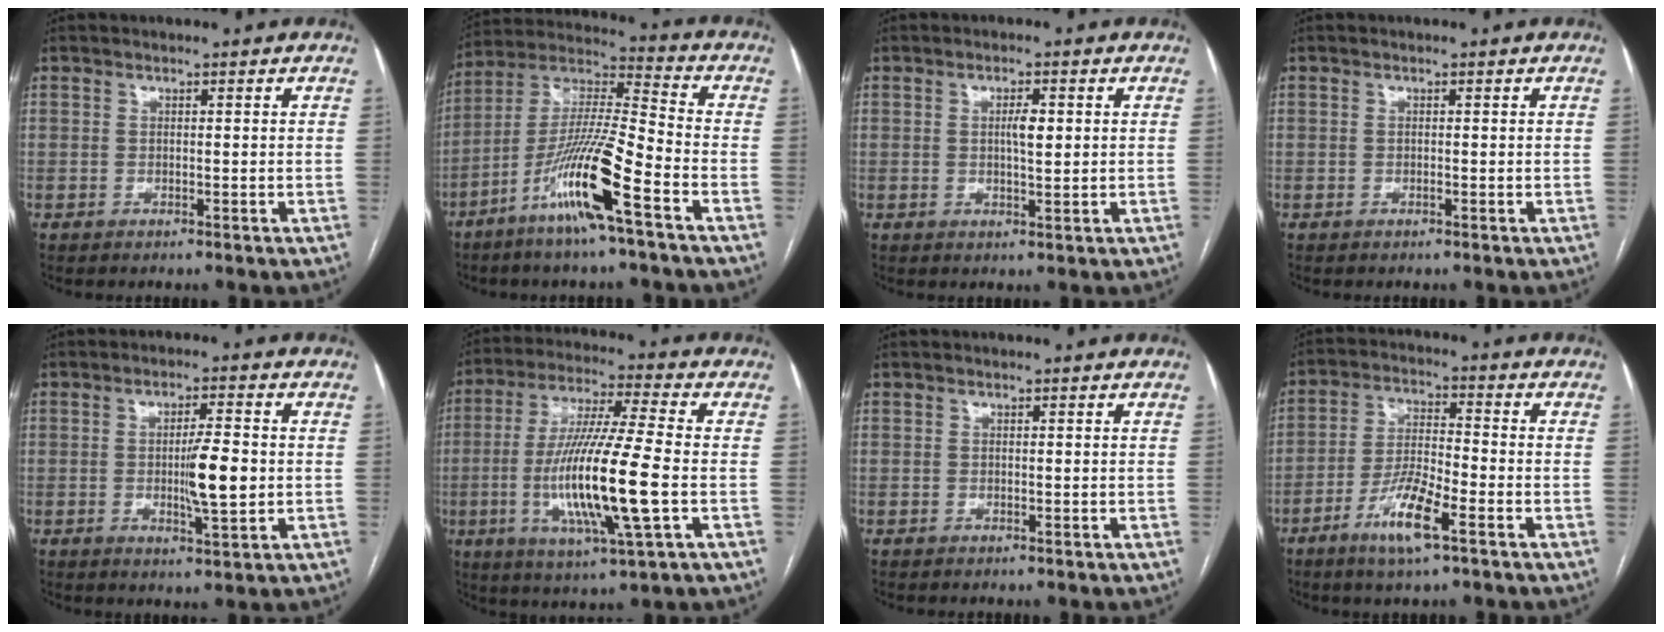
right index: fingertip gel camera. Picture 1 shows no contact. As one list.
[{"total": 15.1, "force": [-7.6, 0.1, 13.1], "torque": [-0.263, -0.014, -0.148]}, {"total": 2.9, "force": [0.4, 0.7, 2.8], "torque": [-0.046, 0.003, 0.007]}, {"total": 0.0}, {"total": 6.7, "force": [-0.6, 0.9, 6.6], "torque": [-0.109, -0.005, -0.010]}, {"total": 17.2, "force": [-3.3, 0.7, 16.9], "torque": [-0.334, -0.018, -0.065]}, {"total": 0.0}, {"total": 9.0, "force": [-5.0, 1.3, 7.3], "torque": [-0.147, -0.008, -0.094]}]